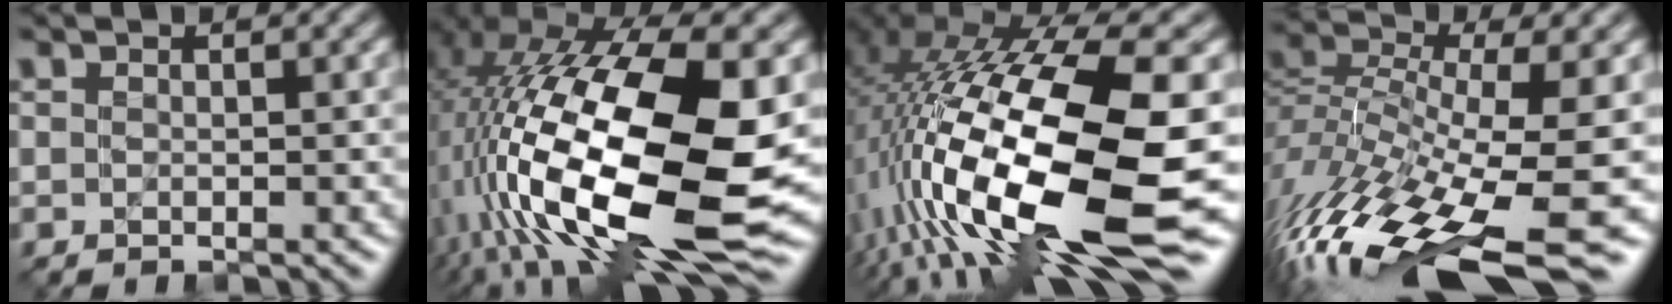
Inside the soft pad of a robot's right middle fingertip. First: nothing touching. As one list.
[{"total": 19.0, "force": [-2.6, 8.9, 16.6], "torque": [-0.324, -0.034, -0.036]}, {"total": 19.0, "force": [-2.4, 7.3, 17.4], "torque": [-0.318, -0.042, -0.023]}, {"total": 14.3, "force": [-6.3, 4.8, 11.9], "torque": [-0.245, 0.008, -0.111]}]